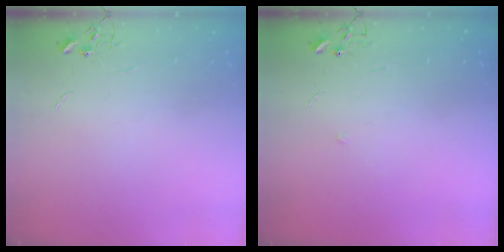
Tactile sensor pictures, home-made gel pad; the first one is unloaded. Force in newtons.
{"total": 4.5, "press": 4.0, "slide": 2.2}